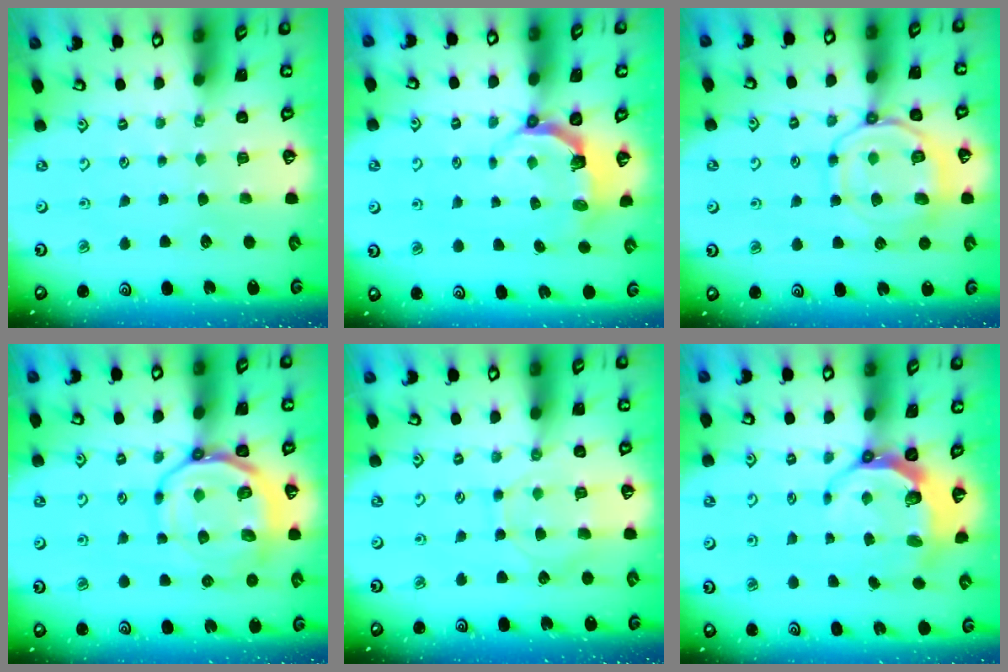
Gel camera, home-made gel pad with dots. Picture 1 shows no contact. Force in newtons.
{"total": 4.8, "press": 3.2, "slide": 3.6}
{"total": 12.3, "press": 12.3, "slide": 1.4}
{"total": 14.0, "press": 13.8, "slide": 2.3}
{"total": 8.2, "press": 8.2, "slide": 0.8}
{"total": 6.4, "press": 5.1, "slide": 3.8}